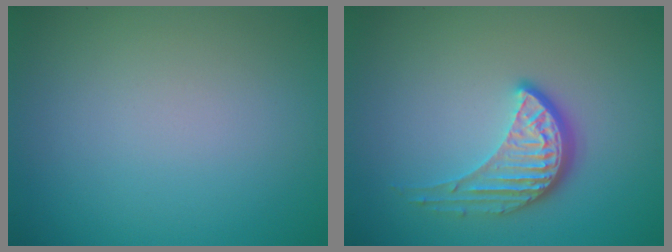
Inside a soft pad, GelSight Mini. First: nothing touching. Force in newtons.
{"total": 3.9, "press": 3.0, "slide": 2.5}